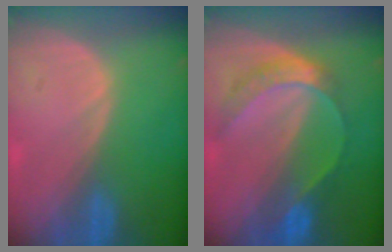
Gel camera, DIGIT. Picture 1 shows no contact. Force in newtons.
{"total": 7.4, "press": 6.2, "slide": 4.0}